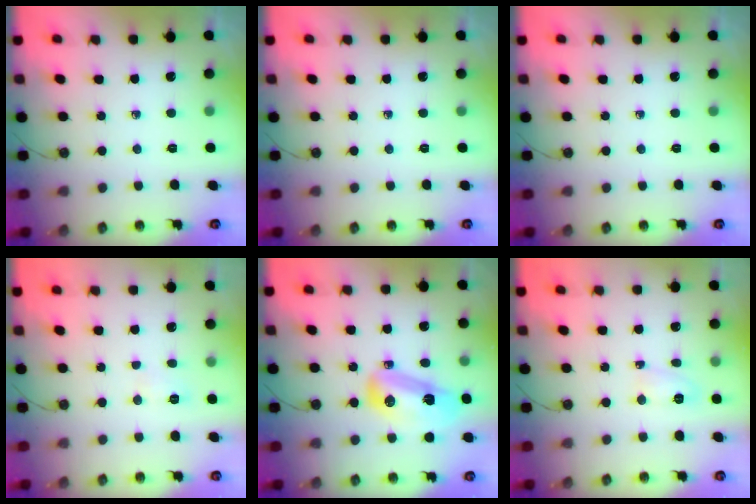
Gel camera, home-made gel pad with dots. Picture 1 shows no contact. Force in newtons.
{"total": 0.0}
{"total": 0.0}
{"total": 3.9, "press": 3.9, "slide": 0.4}
{"total": 12.7, "press": 10.9, "slide": 6.4}
{"total": 5.1, "press": 3.7, "slide": 3.5}